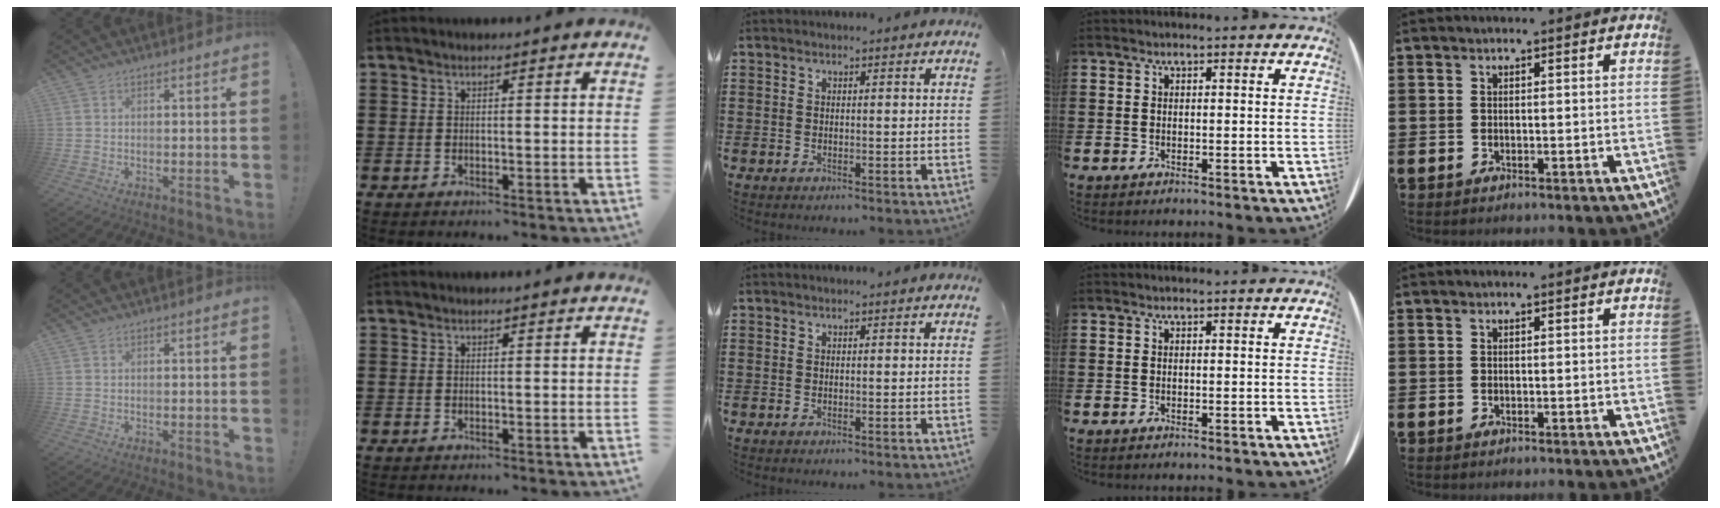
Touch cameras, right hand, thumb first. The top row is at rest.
{}